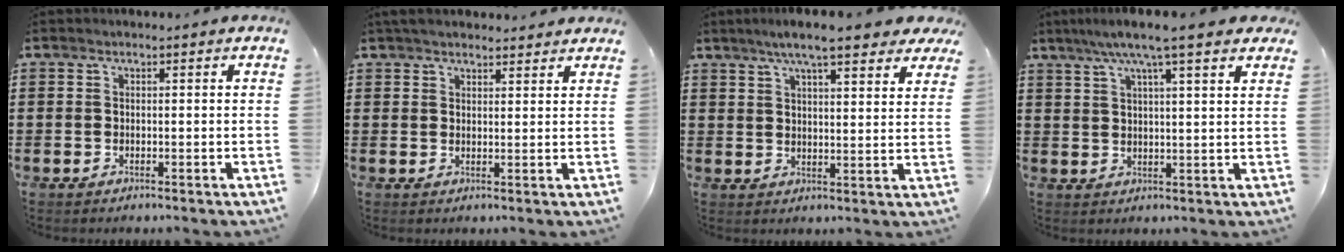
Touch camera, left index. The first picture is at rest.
{"total": 2.9, "force": [2.8, 0.5, 0.7], "torque": [-0.020, 0.001, 0.053]}
{"total": 7.6, "force": [6.2, 1.1, 4.3], "torque": [-0.092, -0.006, 0.110]}
{"total": 7.1, "force": [5.2, 0.4, 4.7], "torque": [-0.098, -0.008, 0.087]}